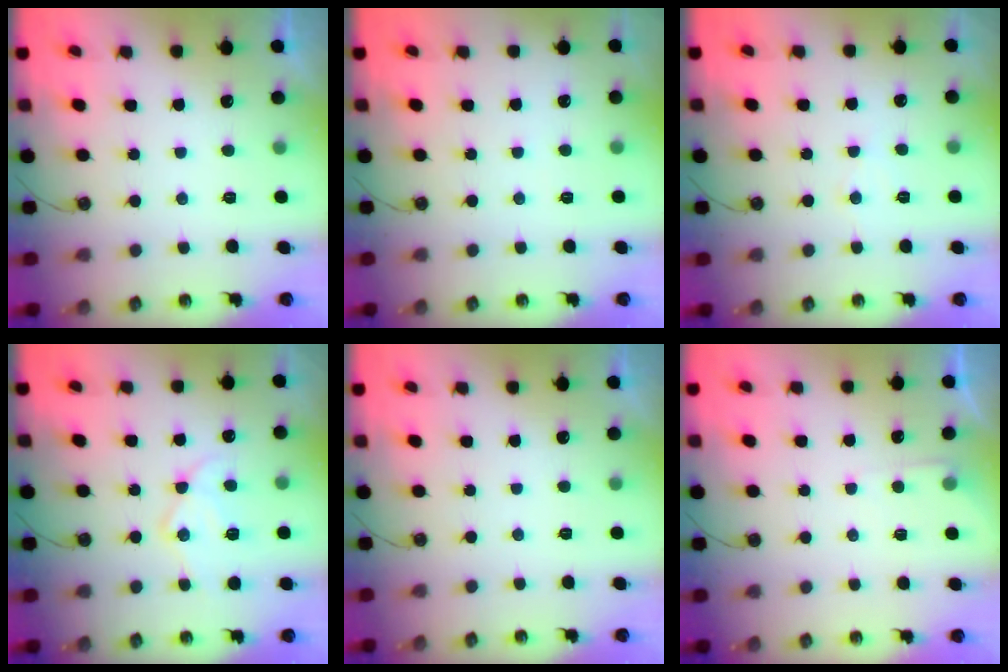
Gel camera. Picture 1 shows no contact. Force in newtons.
{"total": 3.0, "press": 2.9, "slide": 0.4}
{"total": 5.2, "press": 5.2, "slide": 0.8}
{"total": 12.7, "press": 12.7, "slide": 1.2}
{"total": 0.0}
{"total": 3.3, "press": 3.2, "slide": 0.5}